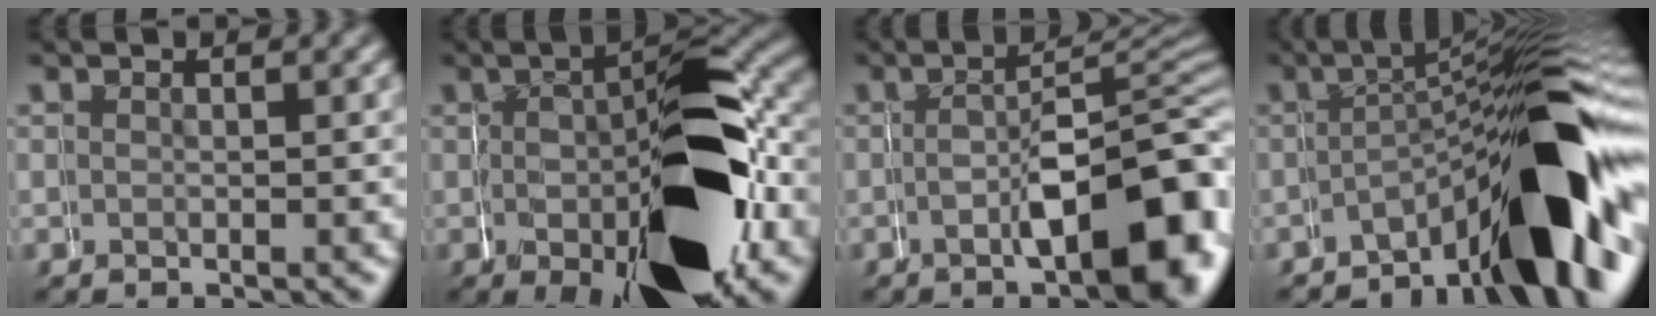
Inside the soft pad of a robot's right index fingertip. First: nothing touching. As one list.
[{"total": 15.3, "force": [-3.4, 6.4, 13.5], "torque": [-0.202, 0.002, -0.042]}, {"total": 9.5, "force": [-3.5, 4.3, 7.7], "torque": [-0.078, 0.007, -0.053]}, {"total": 10.7, "force": [-3.9, 2.6, 9.6], "torque": [-0.135, 0.009, -0.054]}]